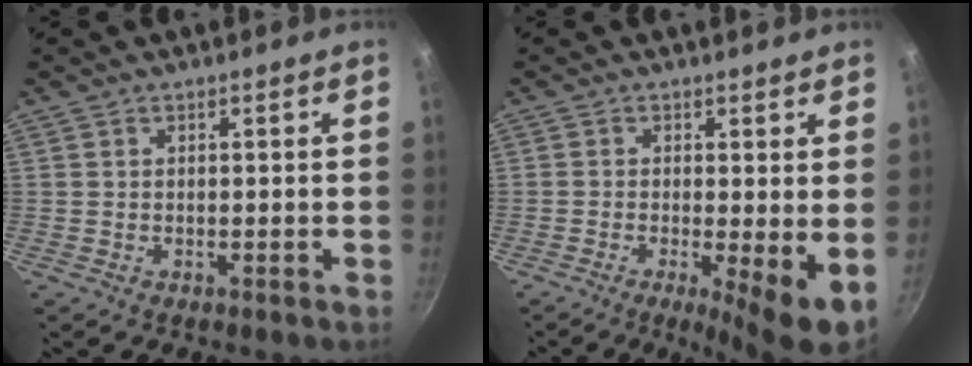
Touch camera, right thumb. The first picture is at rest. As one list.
[{"total": 6.8, "force": [-0.9, 1.3, 6.6], "torque": [-0.101, -0.011, -0.014]}]